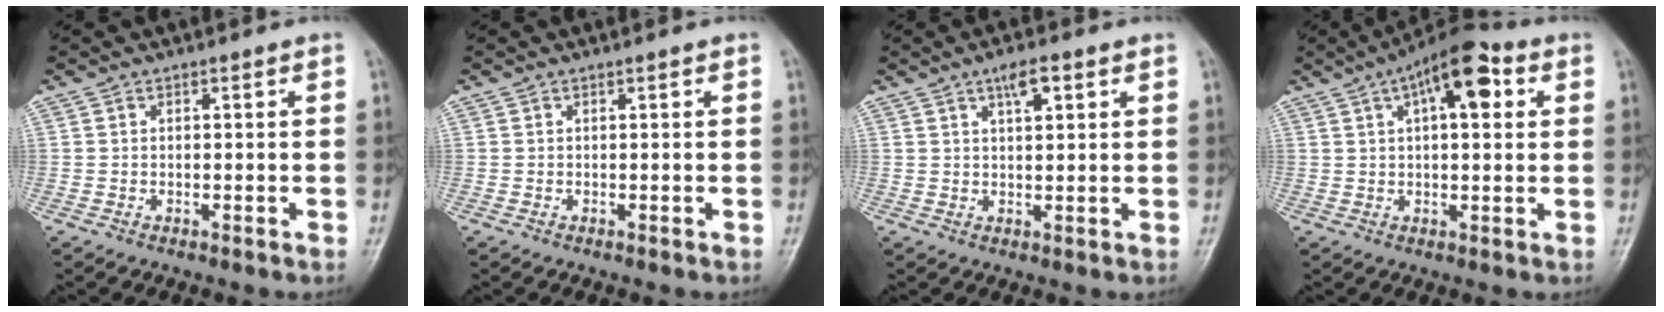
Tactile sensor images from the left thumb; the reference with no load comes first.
{"total": 0.0}
{"total": 4.2, "force": [2.1, 1.4, 3.3], "torque": [-0.050, -0.003, 0.036]}
{"total": 12.4, "force": [4.7, 5.2, 10.2], "torque": [-0.131, 0.014, 0.064]}